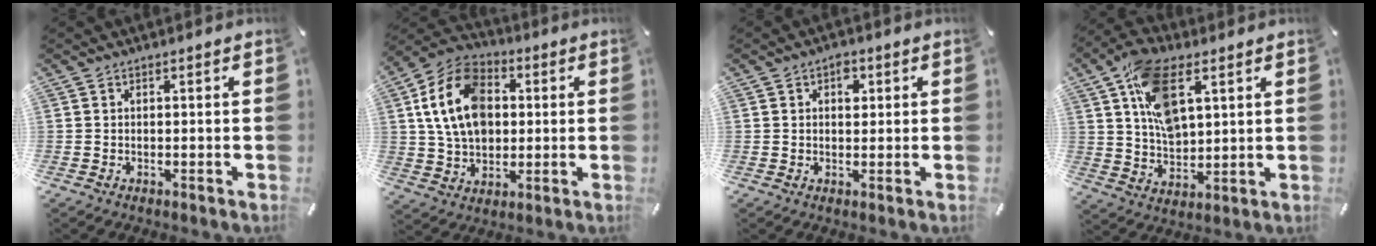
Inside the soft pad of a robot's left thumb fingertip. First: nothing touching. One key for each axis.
{"total": 15.0, "fx": 2.4, "fy": 11.4, "fz": 9.5, "tx": -0.197, "ty": 0.015, "tz": 0.043}
{"total": 3.1, "fx": 1.1, "fy": 2.1, "fz": 2.0, "tx": -0.020, "ty": -0.001, "tz": 0.012}
{"total": 13.4, "fx": 5.5, "fy": 7.6, "fz": 9.5, "tx": -0.183, "ty": -0.004, "tz": 0.099}